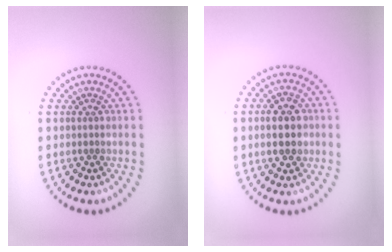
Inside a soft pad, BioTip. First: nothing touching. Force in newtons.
{"total": 4.3, "press": 4.3, "slide": 0.1}